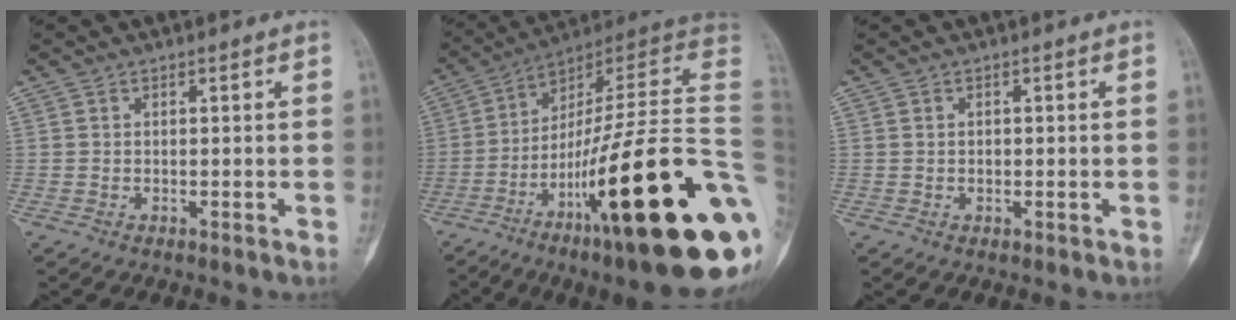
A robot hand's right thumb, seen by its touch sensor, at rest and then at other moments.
{"total": 35.7, "force": [-10.4, 6.7, 33.5], "torque": [-0.415, 0.055, -0.167]}
{"total": 0.8, "force": [0.0, 0.7, 0.4], "torque": [-0.006, 0.002, -0.002]}